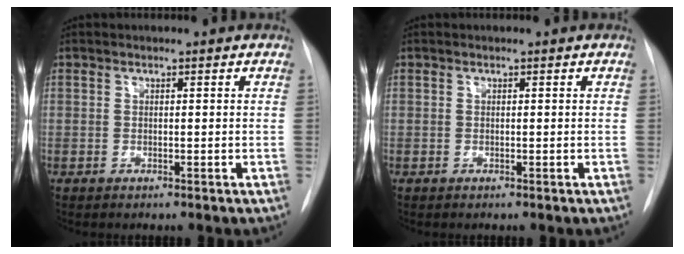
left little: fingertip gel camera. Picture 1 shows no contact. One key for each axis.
{"total": 0.0}